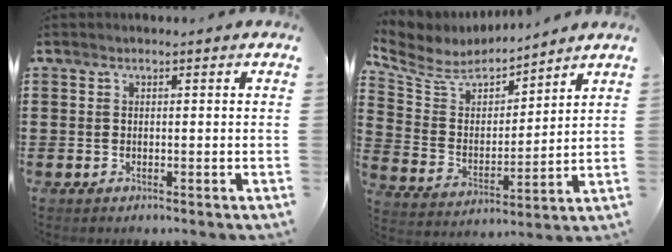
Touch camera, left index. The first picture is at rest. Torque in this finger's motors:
{"motor_torque": [1.13, -1.01, 0.32, 0.16]}